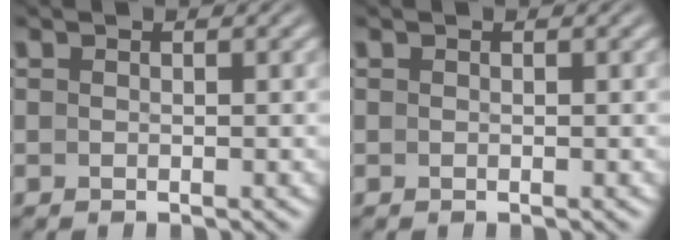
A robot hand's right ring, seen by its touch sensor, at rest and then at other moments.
{"total": 0.0}